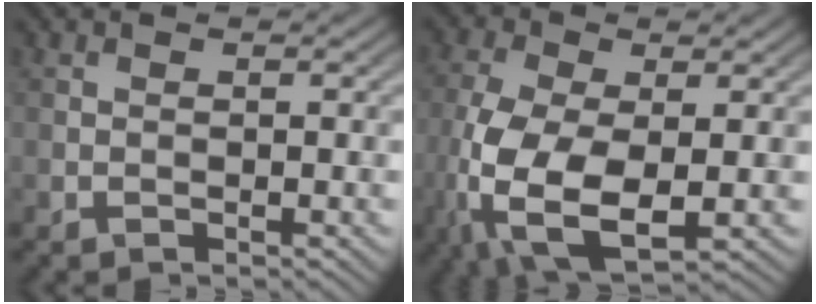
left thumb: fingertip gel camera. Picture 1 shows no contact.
{"total": 12.4, "force": [-3.2, 6.3, 10.2], "torque": [-0.263, -0.031, -0.055]}